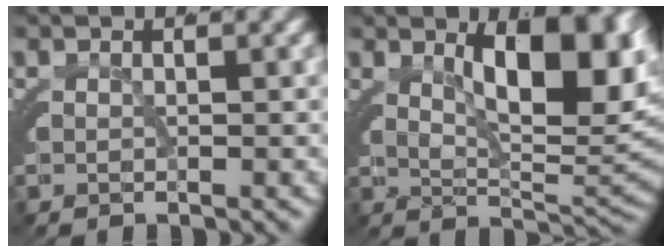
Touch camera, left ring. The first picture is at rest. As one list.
[{"total": 9.3, "force": [3.0, 3.4, 8.1], "torque": [-0.095, 0.016, 0.043]}]